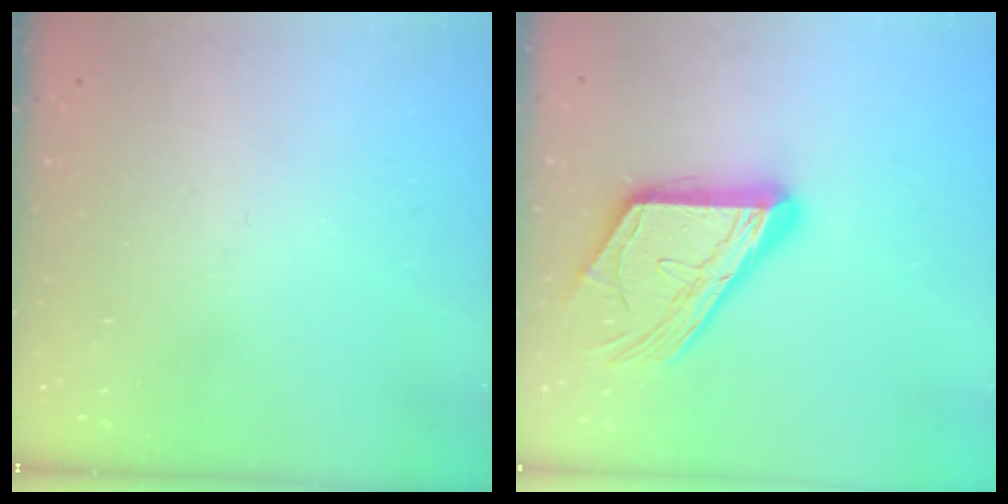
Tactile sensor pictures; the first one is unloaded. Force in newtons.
{"total": 17.1, "press": 17.0, "slide": 1.6}